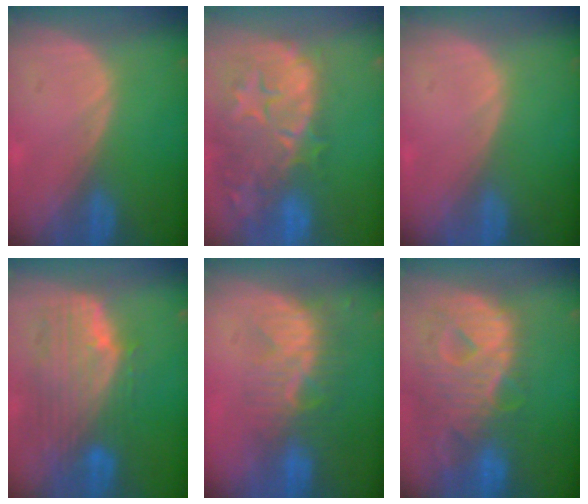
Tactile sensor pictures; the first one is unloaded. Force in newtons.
{"total": 14.8, "press": 11.8, "slide": 8.9}
{"total": 0.0}
{"total": 10.6, "press": 9.2, "slide": 5.4}
{"total": 8.4, "press": 7.6, "slide": 3.5}
{"total": 12.8, "press": 10.9, "slide": 6.8}